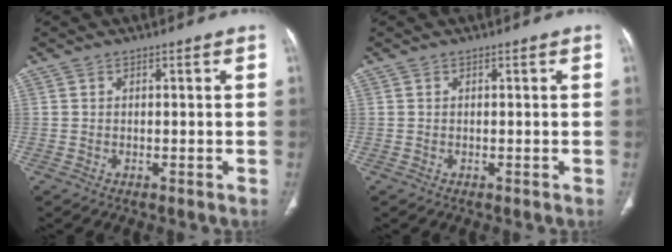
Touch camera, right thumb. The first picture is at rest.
{"total": 0.0}